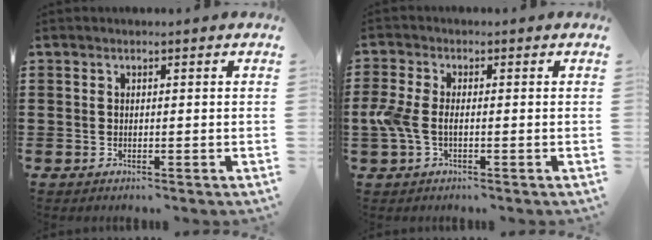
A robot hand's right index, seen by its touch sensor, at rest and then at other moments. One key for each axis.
{"total": 4.2, "fx": -1.0, "fy": 2.0, "fz": 3.5, "tx": -0.090, "ty": -0.007, "tz": -0.025}